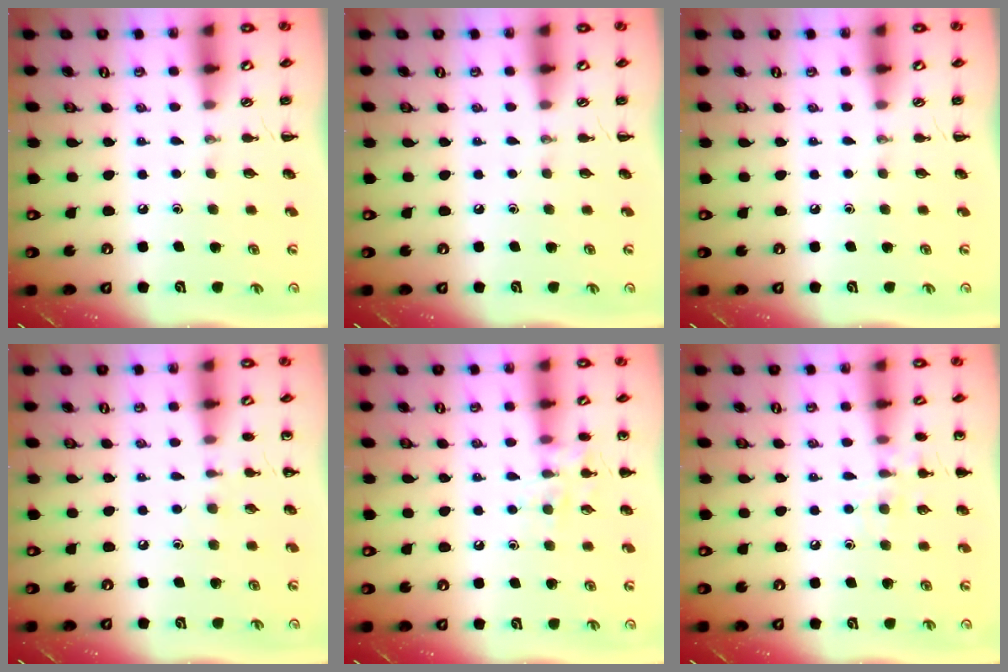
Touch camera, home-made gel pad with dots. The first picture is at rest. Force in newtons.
{"total": 0.0}
{"total": 0.0}
{"total": 5.1, "press": 4.8, "slide": 1.7}
{"total": 9.1, "press": 9.0, "slide": 1.5}
{"total": 8.4, "press": 8.2, "slide": 1.9}